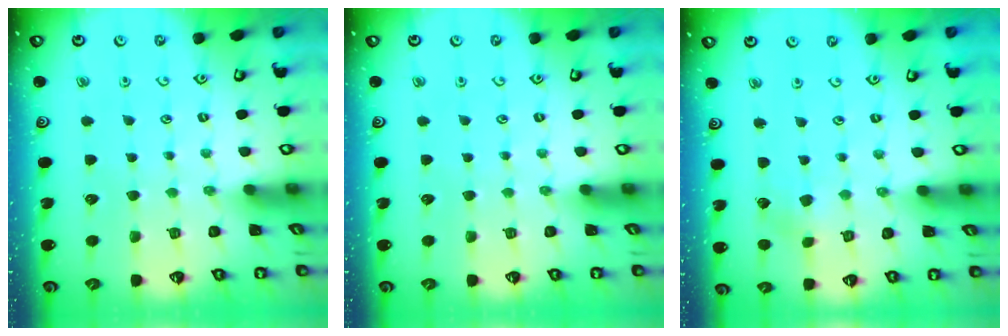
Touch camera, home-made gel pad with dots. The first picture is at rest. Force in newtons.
{"total": 0.0}
{"total": 1.9, "press": 1.9, "slide": 0.2}